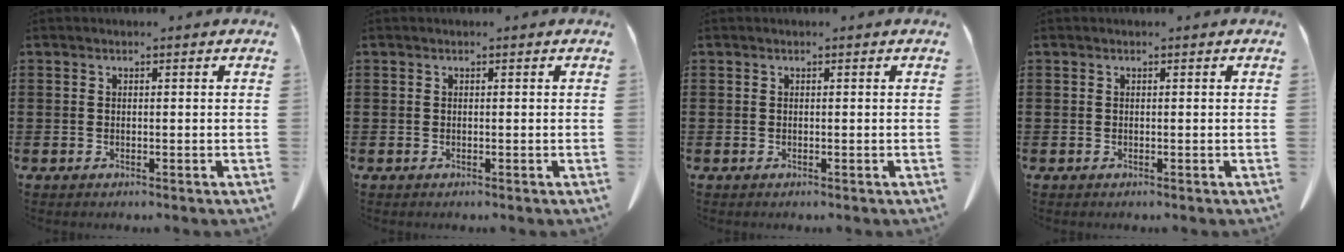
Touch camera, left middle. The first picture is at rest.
{"total": 0.0}
{"total": 0.0}
{"total": 0.0}